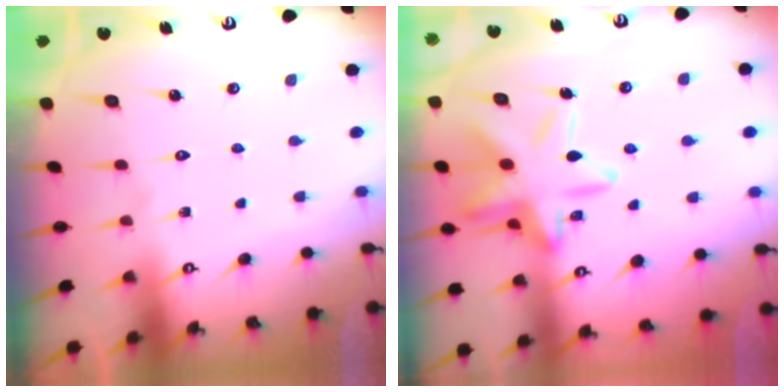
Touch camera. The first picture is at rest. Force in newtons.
{"total": 16.7, "press": 16.7, "slide": 1.3}